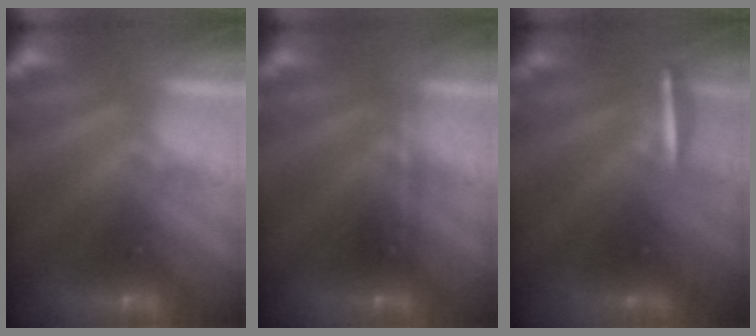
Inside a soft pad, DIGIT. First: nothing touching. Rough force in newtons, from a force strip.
{"total": 2.3}
{"total": 5.2}